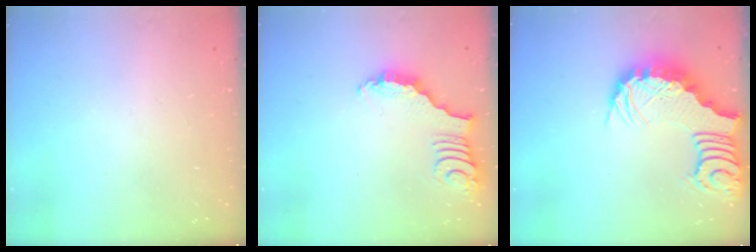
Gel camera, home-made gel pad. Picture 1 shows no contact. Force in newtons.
{"total": 2.7, "press": 2.7, "slide": 0.4}
{"total": 3.7, "press": 3.6, "slide": 0.7}